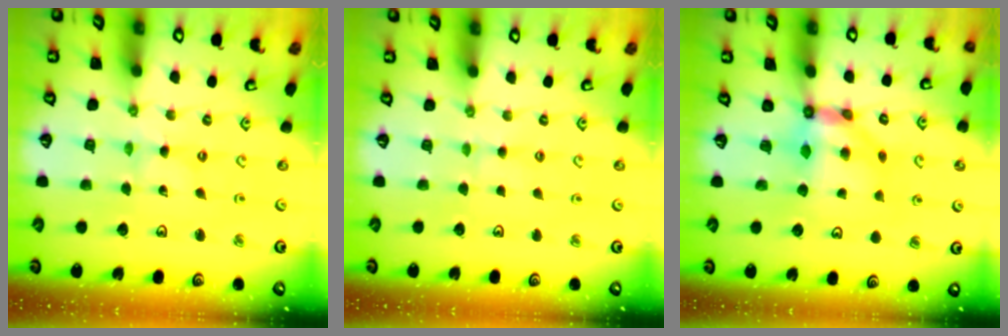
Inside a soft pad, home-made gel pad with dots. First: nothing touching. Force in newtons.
{"total": 1.6, "press": 1.6, "slide": 0.3}
{"total": 7.3, "press": 7.3, "slide": 0.4}